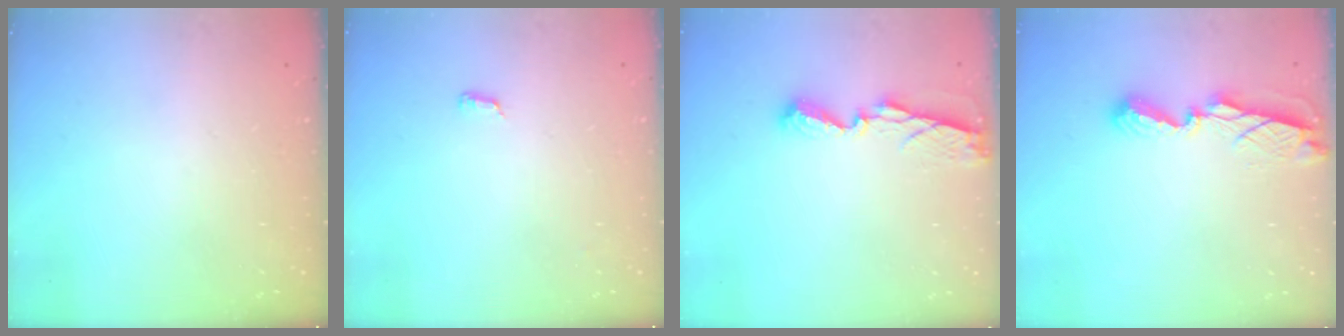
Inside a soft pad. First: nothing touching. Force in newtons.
{"total": 6.4, "press": 3.8, "slide": 5.1}
{"total": 7.2, "press": 7.2, "slide": 0.5}
{"total": 7.7, "press": 7.7, "slide": 0.7}